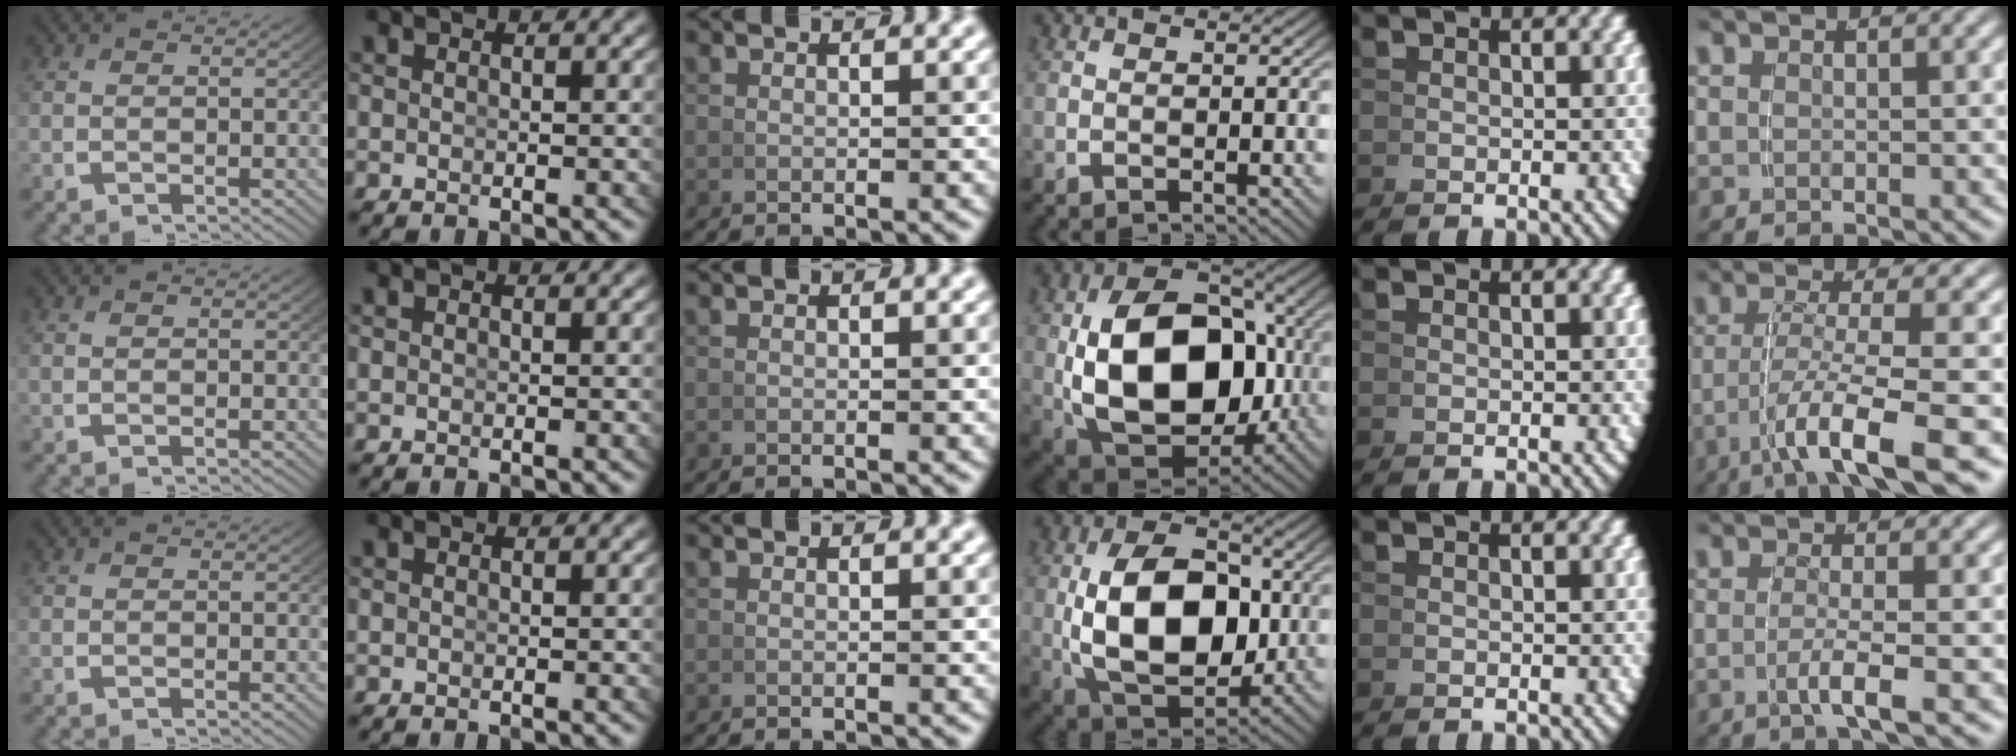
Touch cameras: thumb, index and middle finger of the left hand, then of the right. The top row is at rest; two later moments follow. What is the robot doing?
{"motion": "lift_and_place", "object": "bowl"}